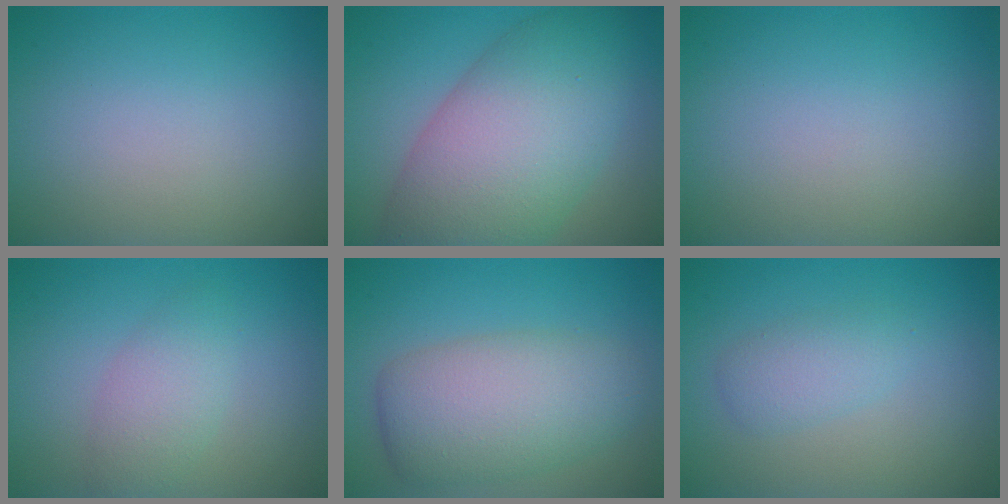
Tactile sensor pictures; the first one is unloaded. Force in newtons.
{"total": 11.3, "press": 11.3, "slide": 0.4}
{"total": 0.0}
{"total": 2.7, "press": 2.7, "slide": 0.1}
{"total": 7.0, "press": 6.9, "slide": 0.4}
{"total": 2.1, "press": 2.1, "slide": 0.1}